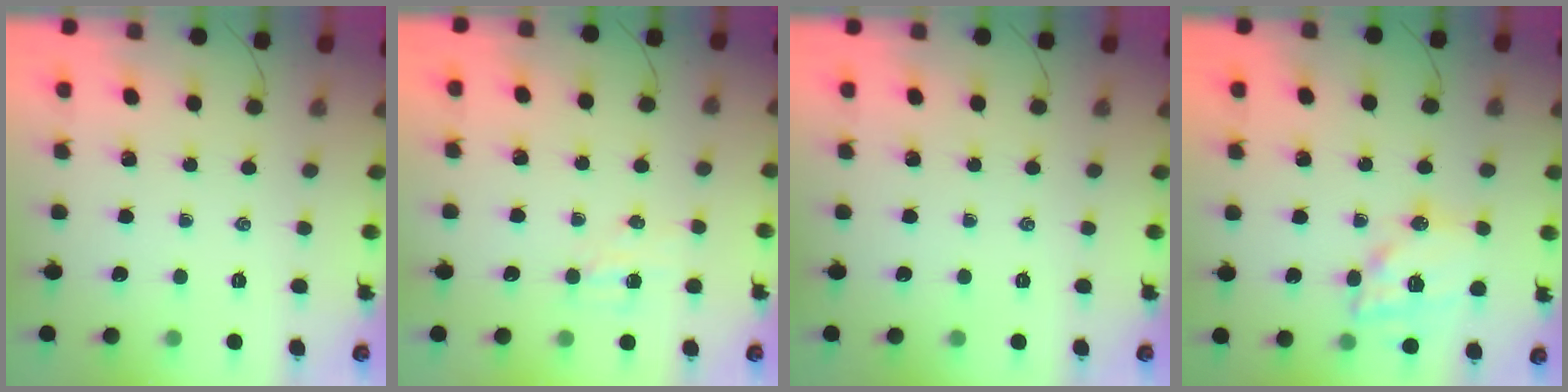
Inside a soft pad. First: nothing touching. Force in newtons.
{"total": 4.0, "press": 3.8, "slide": 1.1}
{"total": 0.0}
{"total": 15.9, "press": 15.7, "slide": 2.9}